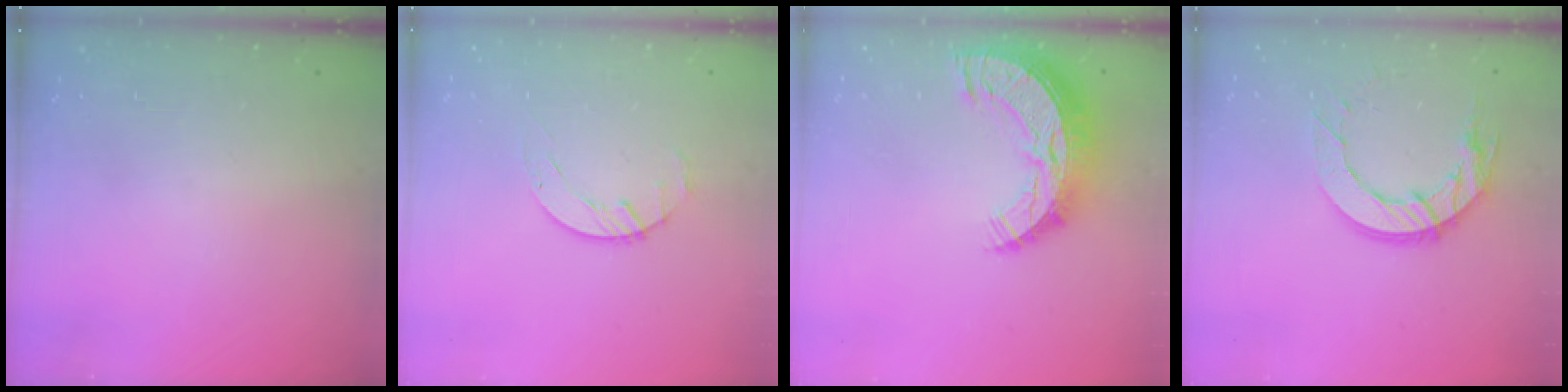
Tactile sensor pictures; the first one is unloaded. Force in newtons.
{"total": 1.7, "press": 1.7, "slide": 0.3}
{"total": 14.4, "press": 14.3, "slide": 1.2}
{"total": 12.1, "press": 12.1, "slide": 0.8}